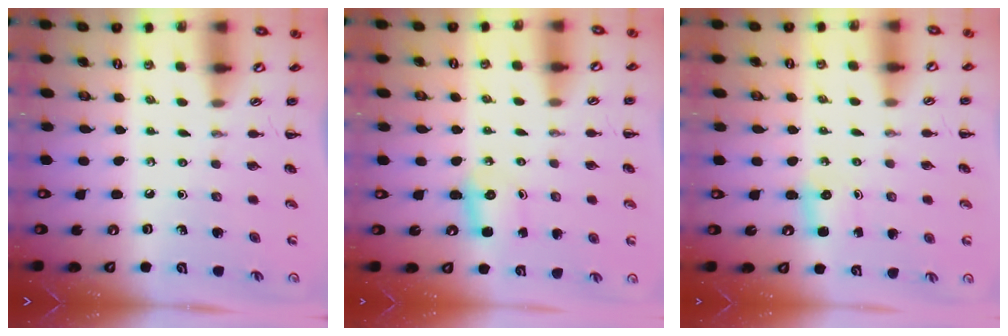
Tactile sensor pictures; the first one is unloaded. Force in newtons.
{"total": 3.2, "press": 3.1, "slide": 0.7}
{"total": 2.1, "press": 2.0, "slide": 0.6}